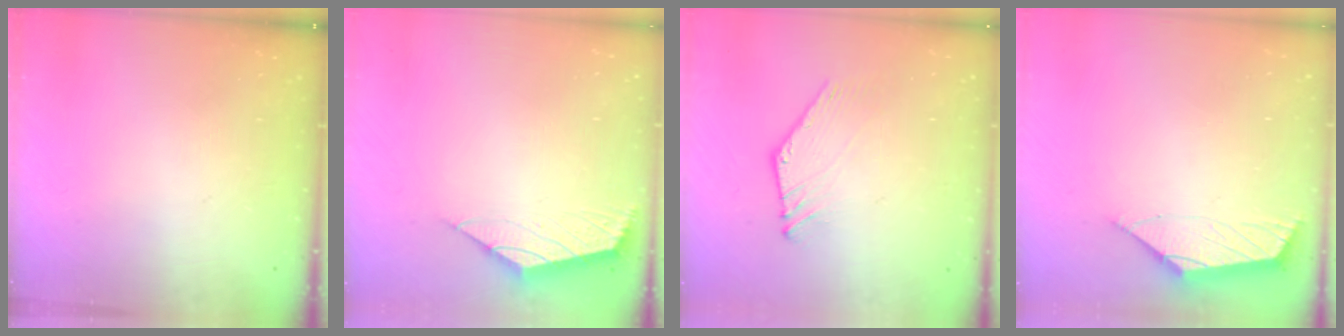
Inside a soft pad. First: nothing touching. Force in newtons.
{"total": 2.4, "press": 2.3, "slide": 0.6}
{"total": 2.4, "press": 2.4, "slide": 0.1}
{"total": 2.9, "press": 2.8, "slide": 0.6}